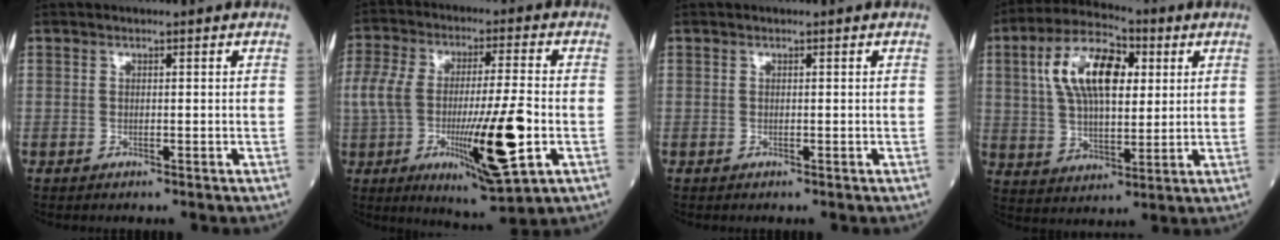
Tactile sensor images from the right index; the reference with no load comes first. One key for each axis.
{"total": 17.0, "fx": -3.8, "fy": 2.7, "fz": 16.3, "tx": -0.304, "ty": -0.007, "tz": -0.053}
{"total": 0.0}
{"total": 13.8, "fx": 4.0, "fy": 6.4, "fz": 11.5, "tx": -0.227, "ty": 0.028, "tz": 0.070}